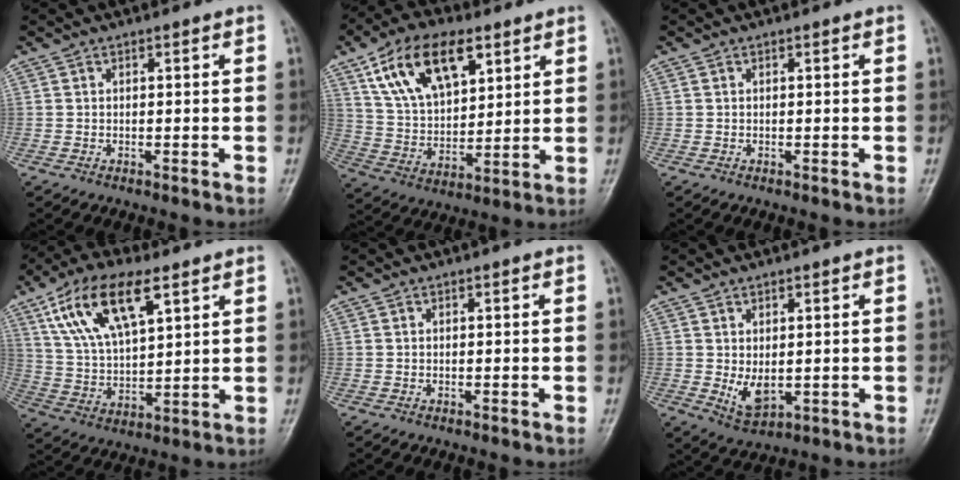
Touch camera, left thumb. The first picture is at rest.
{"total": 17.1, "force": [8.6, 9.2, 11.6], "torque": [-0.176, -0.022, 0.161]}
{"total": 0.0}
{"total": 15.7, "force": [7.9, 6.8, 11.8], "torque": [-0.206, -0.015, 0.149]}
{"total": 0.0}
{"total": 5.1, "force": [0.0, 2.9, 4.2], "torque": [-0.068, -0.012, 0.014]}